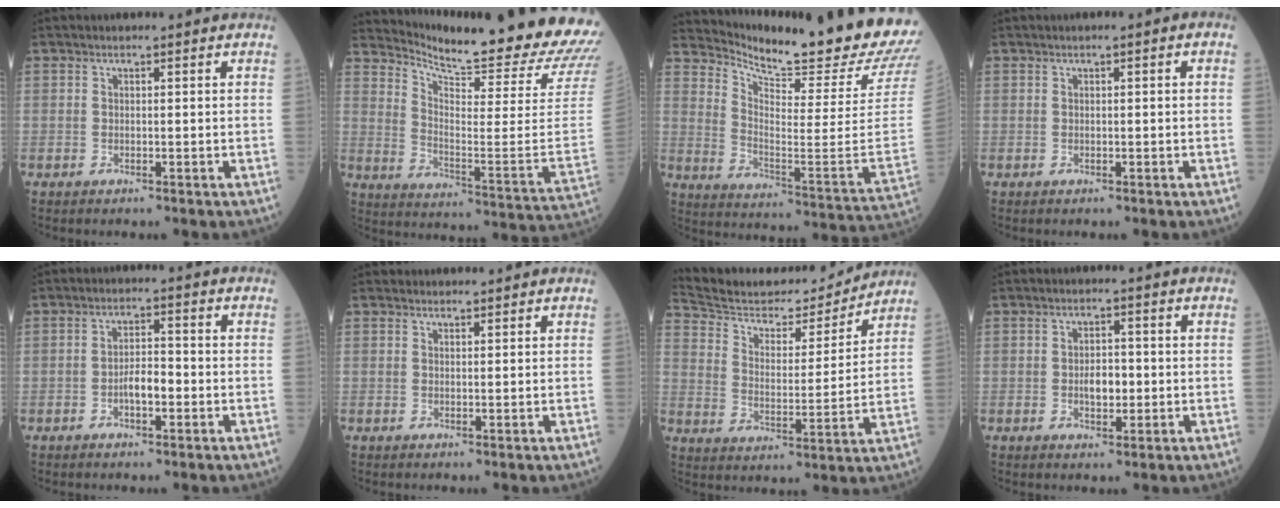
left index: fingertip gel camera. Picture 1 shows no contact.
{"total": 24.5, "force": [23.4, 0.0, 7.4], "torque": [-0.136, -0.138, 0.300]}
{"total": 23.2, "force": [22.0, 0.4, 7.2], "torque": [-0.142, -0.128, 0.294]}
{"total": 0.8, "force": [0.1, 0.2, 0.8], "torque": [-0.012, 0.003, 0.000]}
{"total": 3.5, "force": [-1.2, 1.2, 3.1], "torque": [-0.055, 0.007, -0.023]}
{"total": 1.5, "force": [1.5, 0.2, 0.0], "torque": [-0.007, 0.008, 0.025]}
{"total": 15.8, "force": [15.4, 1.9, 2.9], "torque": [-0.058, -0.010, 0.247]}
{"total": 3.2, "force": [-0.4, 1.7, 2.7], "torque": [-0.046, 0.003, -0.005]}